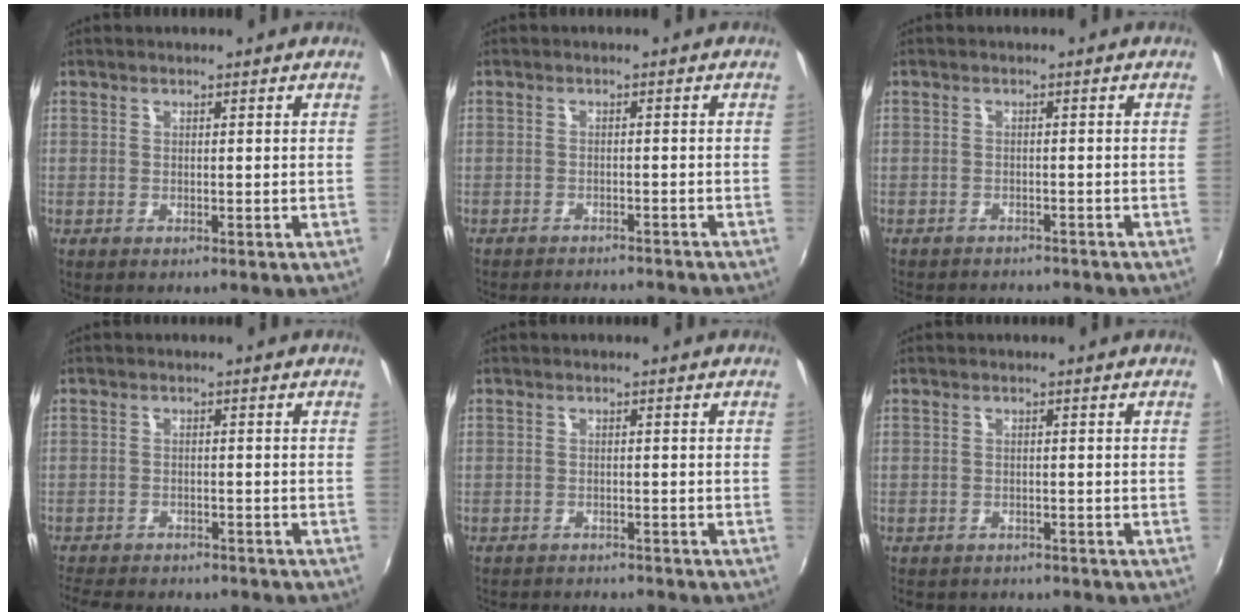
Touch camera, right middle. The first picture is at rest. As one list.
[{"total": 10.4, "force": [-9.5, 1.7, 3.8], "torque": [-0.086, -0.014, -0.130]}, {"total": 7.9, "force": [-7.3, 1.9, 2.5], "torque": [-0.065, -0.015, -0.105]}, {"total": 11.5, "force": [-10.1, 3.5, 4.4], "torque": [-0.109, -0.018, -0.149]}, {"total": 7.4, "force": [-7.0, 1.3, 2.1], "torque": [-0.055, -0.011, -0.100]}, {"total": 5.7, "force": [-5.1, 1.8, 1.7], "torque": [-0.044, -0.020, -0.074]}]